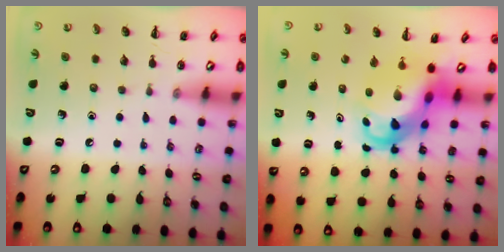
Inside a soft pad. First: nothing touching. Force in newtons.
{"total": 7.7, "press": 7.4, "slide": 2.2}